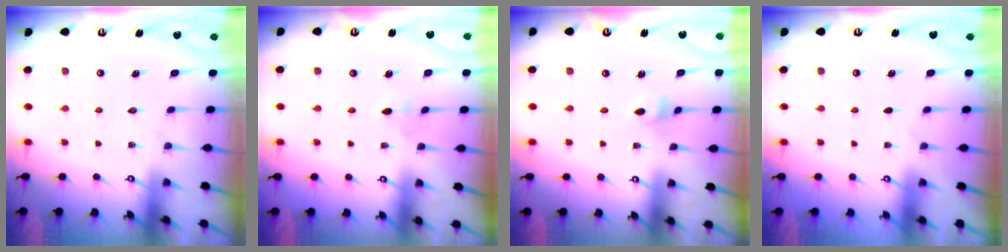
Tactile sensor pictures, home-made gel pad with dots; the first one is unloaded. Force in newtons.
{"total": 2.7, "press": 2.6, "slide": 0.6}
{"total": 2.8, "press": 2.7, "slide": 0.4}
{"total": 0.0}